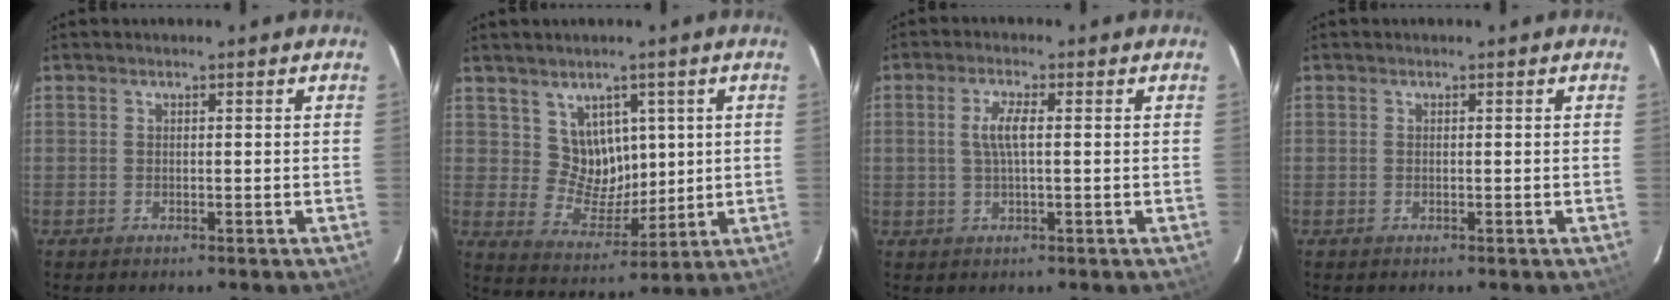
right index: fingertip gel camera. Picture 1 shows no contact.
{"total": 7.7, "force": [3.0, 6.5, 2.7], "torque": [-0.044, 0.001, 0.068]}
{"total": 4.0, "force": [0.3, 0.8, 3.9], "torque": [-0.077, 0.003, 0.008]}
{"total": 0.0}